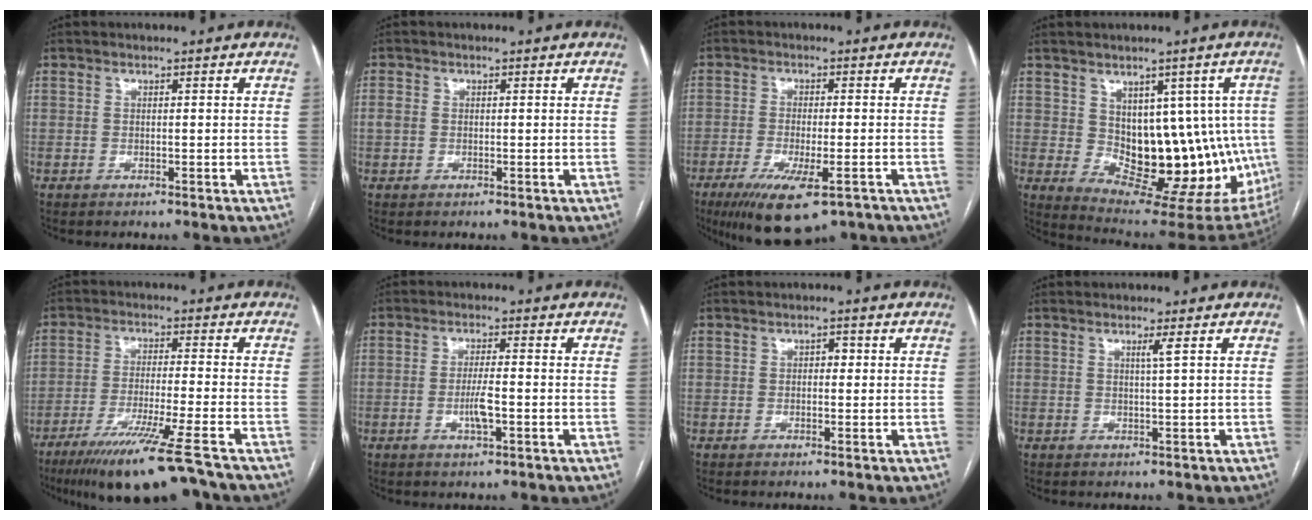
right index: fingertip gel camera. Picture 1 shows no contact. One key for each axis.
{"total": 1.3, "fx": 0.1, "fy": 1.1, "fz": 0.7, "tx": -0.021, "ty": 0.008, "tz": 0.007}
{"total": 11.3, "fx": -7.0, "fy": 3.0, "fz": 8.4, "tx": -0.139, "ty": -0.024, "tz": -0.107}
{"total": 15.0, "fx": 0.0, "fy": 8.7, "fz": 12.2, "tx": -0.137, "ty": 0.011, "tz": 0.025}
{"total": 14.3, "fx": -10.4, "fy": -0.3, "fz": 9.7, "tx": -0.167, "ty": -0.046, "tz": -0.170}
{"total": 3.7, "fx": -1.0, "fy": 0.5, "fz": 3.5, "tx": -0.073, "ty": -0.003, "tz": -0.015}
{"total": 1.3, "fx": 0.1, "fy": 0.8, "fz": 1.0, "tx": -0.009, "ty": 0.008, "tz": -0.001}
{"total": 1.2, "fx": 0.5, "fy": -0.4, "fz": 1.0, "tx": -0.025, "ty": -0.005, "tz": 0.013}